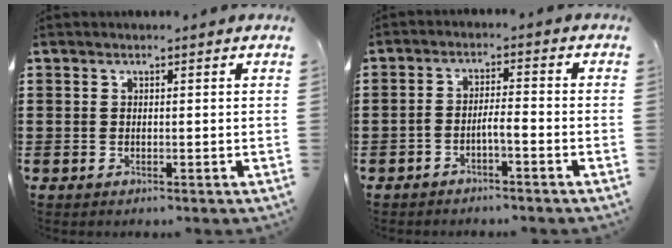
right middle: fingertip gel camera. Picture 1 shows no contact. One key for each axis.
{"total": 2.4, "fx": -1.9, "fy": 0.2, "fz": 1.5, "tx": -0.032, "ty": 0.005, "tz": -0.038}